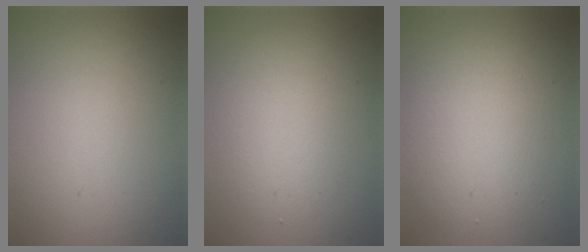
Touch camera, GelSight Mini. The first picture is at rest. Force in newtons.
{"total": 2.9, "press": 2.9, "slide": 0.2}
{"total": 4.0, "press": 4.0, "slide": 0.1}